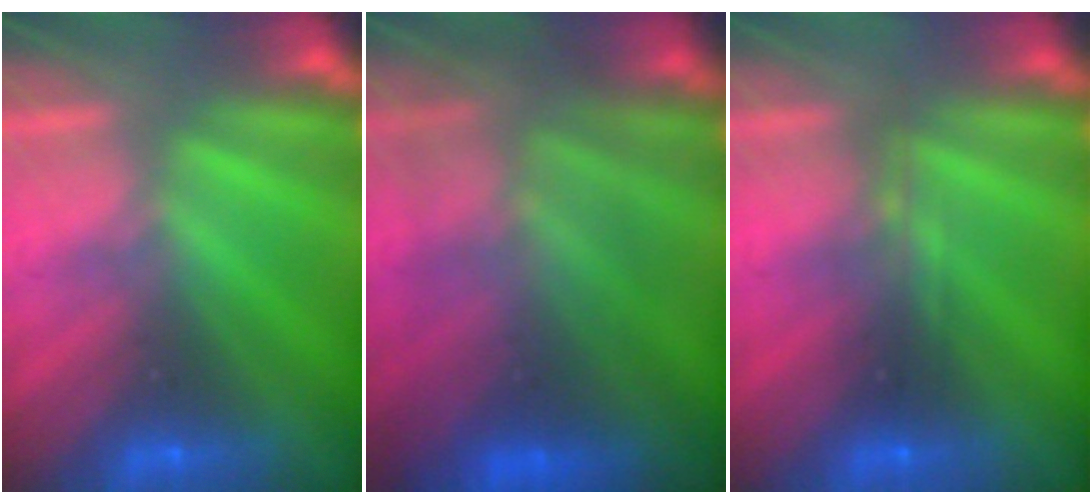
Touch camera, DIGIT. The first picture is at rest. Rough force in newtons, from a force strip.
{"total": 5.5}
{"total": 2.3}